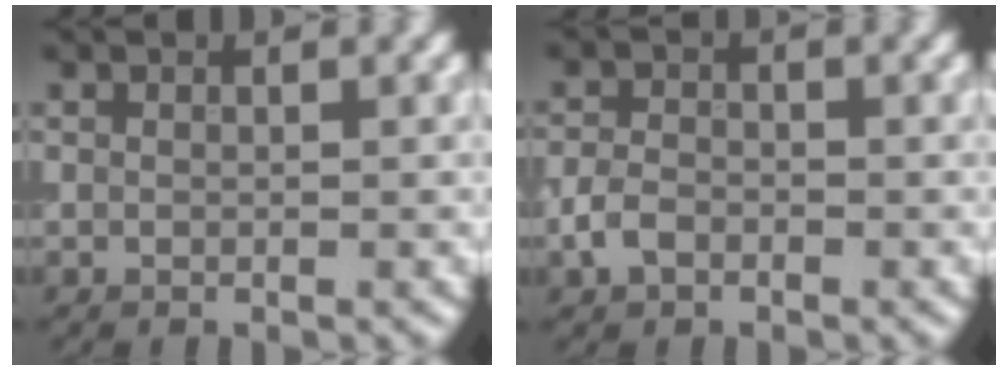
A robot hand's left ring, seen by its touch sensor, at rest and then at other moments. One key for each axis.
{"total": 2.1, "fx": -1.2, "fy": 1.4, "fz": 1.1, "tx": -0.021, "ty": 0.001, "tz": -0.031}